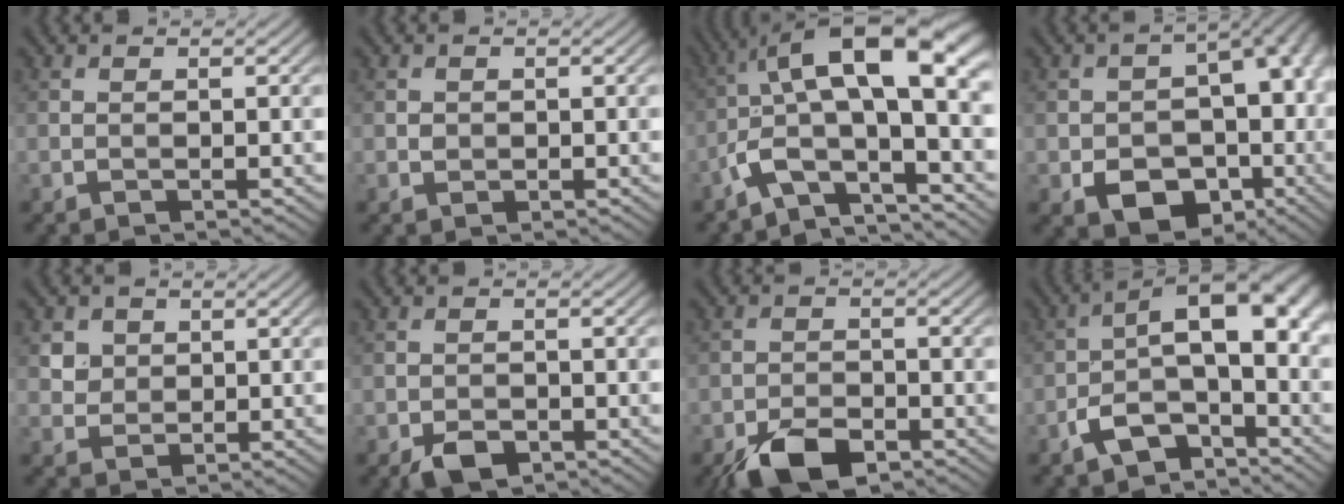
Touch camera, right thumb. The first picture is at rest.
{"total": 0.9, "force": [0.1, 0.8, 0.3], "torque": [-0.004, -0.003, 0.000]}
{"total": 14.4, "force": [-1.2, 4.7, 13.5], "torque": [-0.234, 0.028, -0.031]}
{"total": 13.4, "force": [-3.4, 9.6, 8.7], "torque": [-0.112, -0.030, -0.045]}
{"total": 3.4, "force": [1.5, 2.9, 1.0], "torque": [-0.038, -0.009, 0.041]}
{"total": 3.3, "force": [-1.9, 1.9, 1.9], "torque": [-0.036, -0.009, -0.036]}
{"total": 7.1, "force": [-4.6, 3.2, 4.4], "torque": [-0.078, -0.006, -0.086]}
{"total": 10.5, "force": [-3.3, 4.9, 8.6], "torque": [-0.150, 0.005, -0.066]}